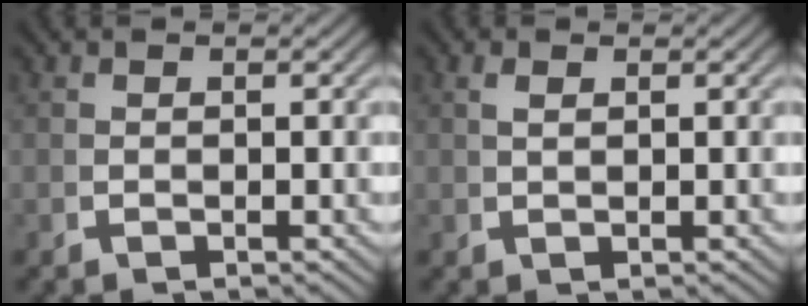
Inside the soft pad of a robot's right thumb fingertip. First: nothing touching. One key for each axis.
{"total": 0.9, "fx": 0.8, "fy": -0.1, "fz": 0.4, "tx": -0.003, "ty": 0.002, "tz": 0.019}